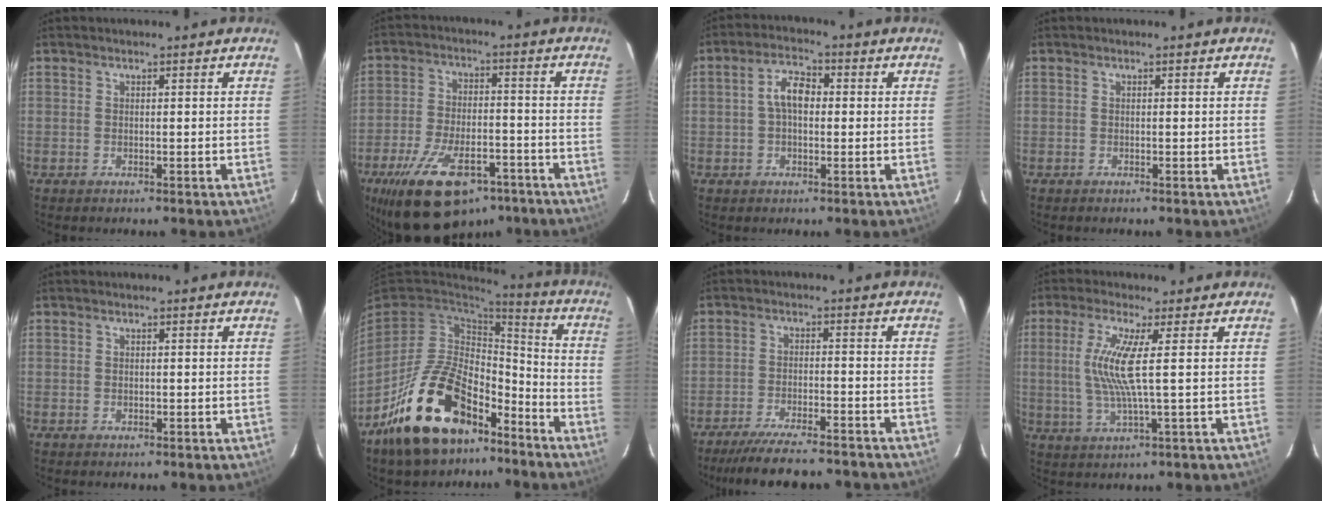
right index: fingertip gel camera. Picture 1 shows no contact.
{"total": 19.5, "force": [-12.5, 9.2, 11.9], "torque": [-0.240, -0.021, -0.195]}
{"total": 5.4, "force": [0.3, 3.0, 4.5], "torque": [-0.083, 0.017, 0.006]}
{"total": 0.0}
{"total": 0.5, "force": [0.0, 0.5, 0.2], "torque": [-0.001, 0.001, 0.001]}
{"total": 22.5, "force": [-13.8, 11.9, 13.1], "torque": [-0.259, 0.019, -0.212]}
{"total": 16.0, "force": [-14.1, 3.0, 7.0], "torque": [-0.139, -0.018, -0.201]}
{"total": 8.3, "force": [1.2, -0.3, 8.2], "torque": [-0.168, -0.007, 0.029]}